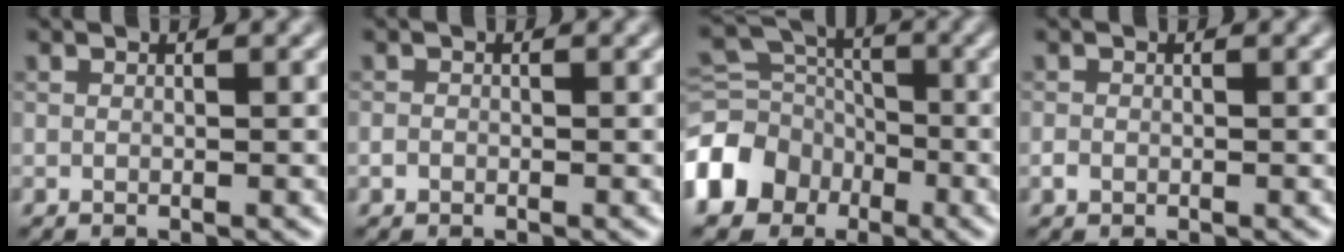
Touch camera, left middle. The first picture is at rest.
{"total": 0.6, "force": [-0.3, 0.5, 0.2], "torque": [-0.001, -0.002, -0.007]}
{"total": 8.5, "force": [-4.5, 6.4, 3.2], "torque": [-0.082, -0.004, -0.097]}
{"total": 0.7, "force": [-0.3, 0.6, 0.3], "torque": [-0.003, -0.002, -0.007]}